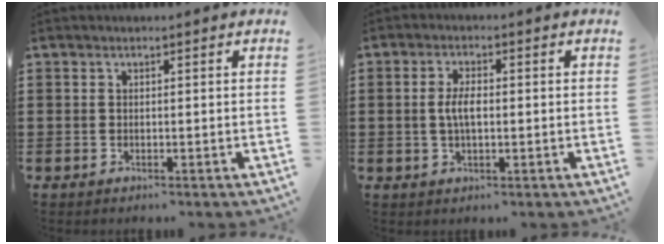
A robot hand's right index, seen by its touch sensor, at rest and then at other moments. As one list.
[{"total": 3.7, "force": [-0.1, 1.5, 3.4], "torque": [-0.073, 0.001, -0.006]}]